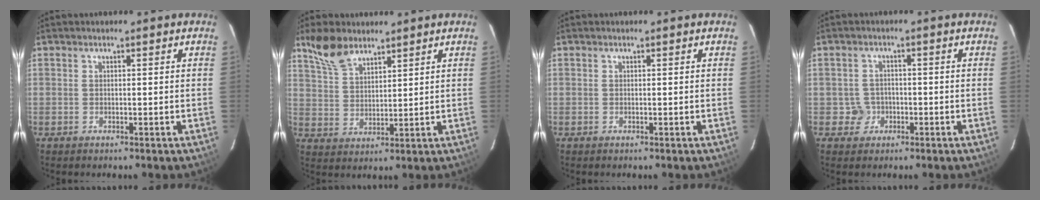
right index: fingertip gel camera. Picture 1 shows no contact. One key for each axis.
{"total": 7.8, "fx": 6.0, "fy": 3.5, "fz": 3.6, "tx": -0.075, "ty": 0.018, "tz": 0.123}
{"total": 0.0}
{"total": 3.1, "fx": -1.0, "fy": 2.9, "fz": 0.1, "tx": -0.006, "ty": 0.010, "tz": -0.015}